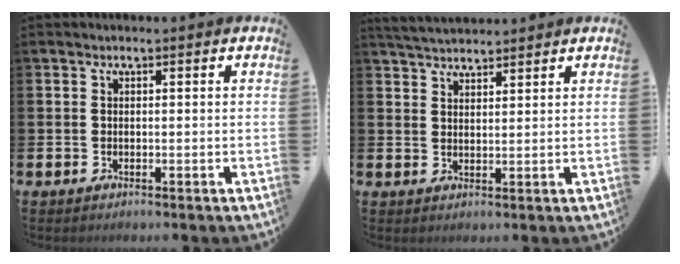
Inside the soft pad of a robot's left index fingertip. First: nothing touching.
{"total": 3.9, "force": [3.8, 0.6, 0.5], "torque": [-0.019, -0.013, 0.071]}